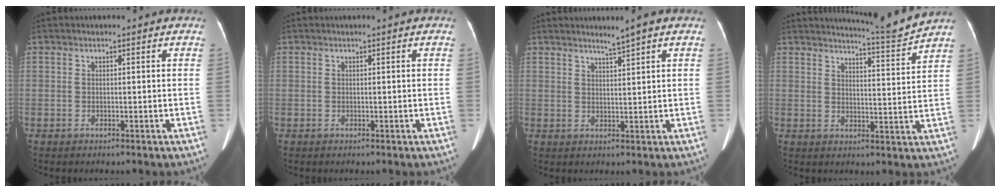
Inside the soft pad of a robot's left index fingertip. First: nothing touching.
{"total": 0.7, "force": [0.6, -0.1, 0.3], "torque": [-0.006, 0.004, 0.015]}
{"total": 2.6, "force": [2.1, -0.6, 1.5], "torque": [-0.029, -0.002, 0.040]}
{"total": 6.7, "force": [6.4, -2.0, 0.2], "torque": [-0.021, -0.038, 0.096]}